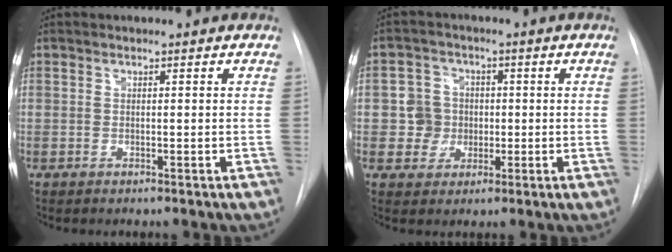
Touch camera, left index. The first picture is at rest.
{"total": 5.2, "force": [-0.2, 5.2, 0.8], "torque": [-0.013, 0.018, 0.002]}